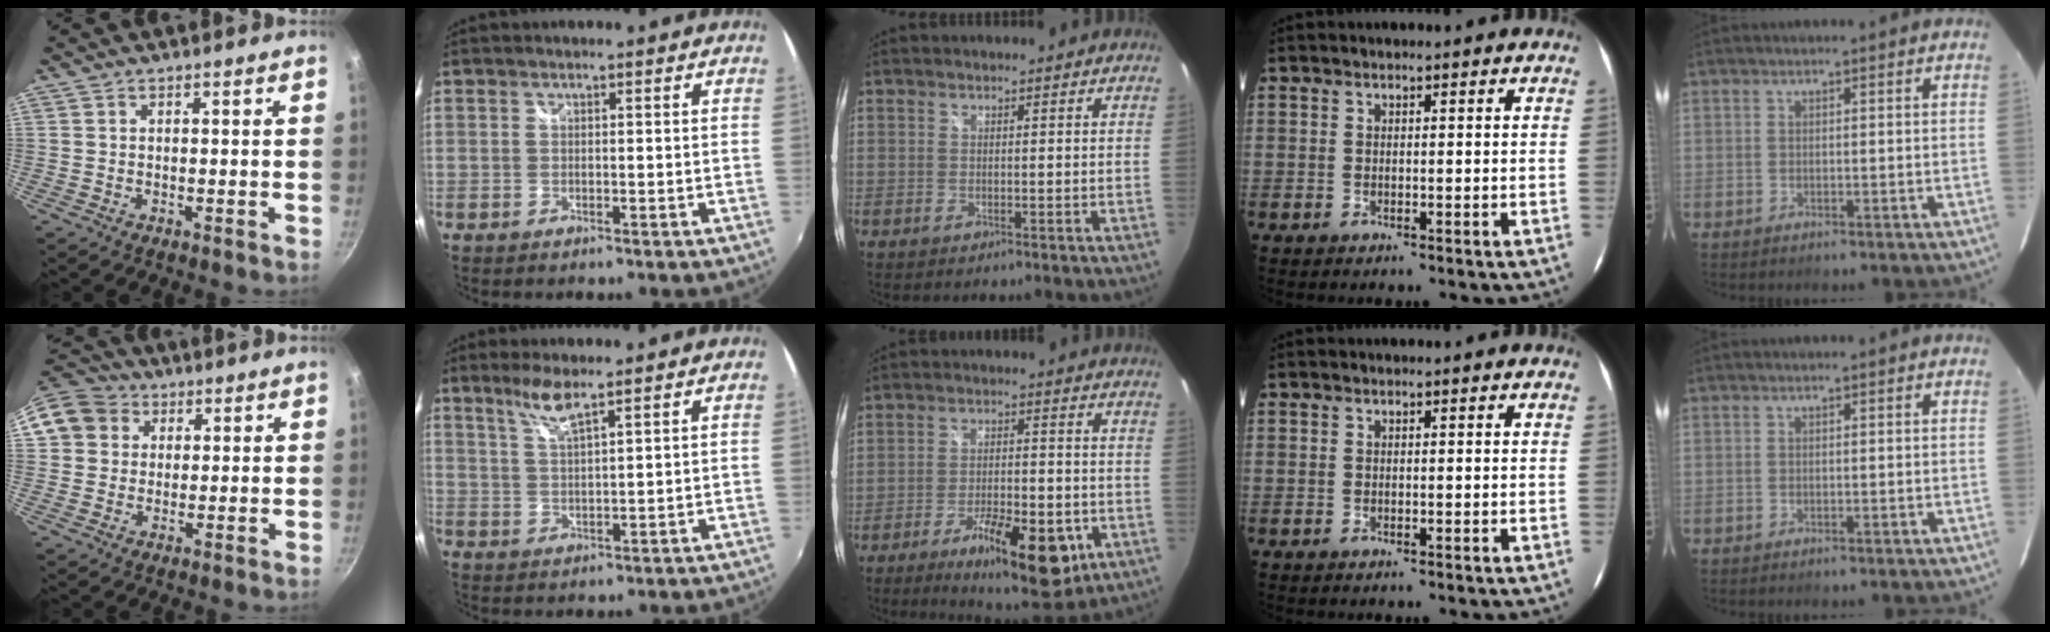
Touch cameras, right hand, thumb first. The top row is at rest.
{"thumb": {"total": 11.1, "force": [3.0, 9.8, 4.1], "torque": [-0.067, 0.026, 0.042]}, "index": {"total": 4.6, "force": [3.5, 0.2, 3.1], "torque": [-0.064, 0.000, 0.071]}, "middle": {"total": 14.8, "force": [-7.2, 4.6, 12.1], "torque": [-0.201, -0.022, -0.098]}}